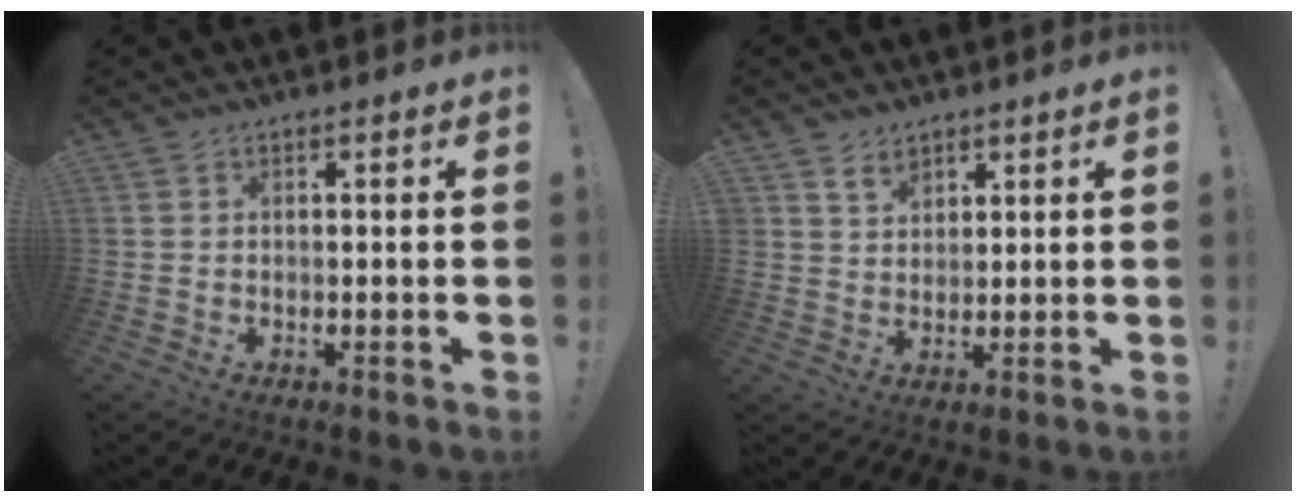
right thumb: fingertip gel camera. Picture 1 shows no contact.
{"total": 4.8, "force": [3.6, 2.9, 1.3], "torque": [-0.018, -0.021, 0.066]}